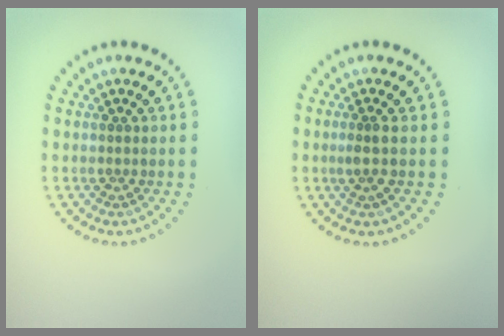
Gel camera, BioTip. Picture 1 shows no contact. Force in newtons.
{"total": 1.4, "press": 1.1, "slide": 0.8}